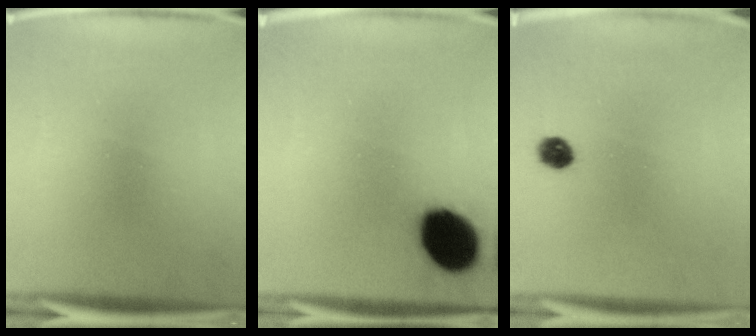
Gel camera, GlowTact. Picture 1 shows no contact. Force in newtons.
{"total": 15.1}
{"total": 3.3}